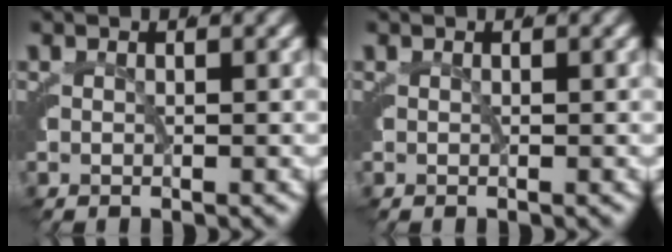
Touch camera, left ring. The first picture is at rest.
{"total": 0.0}